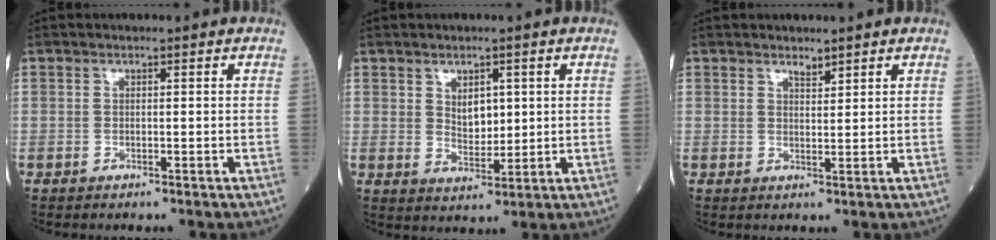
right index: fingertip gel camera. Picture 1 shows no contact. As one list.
[{"total": 4.2, "force": [1.3, 2.4, 3.1], "torque": [-0.054, -0.004, 0.029]}, {"total": 1.4, "force": [1.3, 0.3, 0.5], "torque": [-0.010, -0.007, 0.022]}]